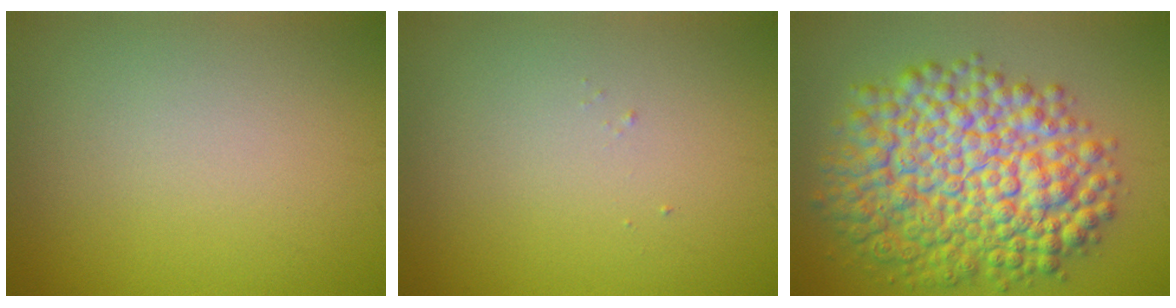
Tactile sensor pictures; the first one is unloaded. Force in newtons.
{"total": 0.0}
{"total": 12.2, "press": 12.2, "slide": 0.2}